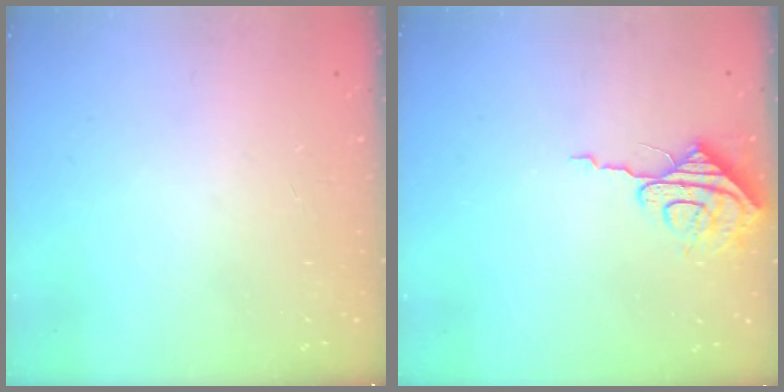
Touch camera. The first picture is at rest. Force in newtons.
{"total": 8.2, "press": 8.2, "slide": 0.7}